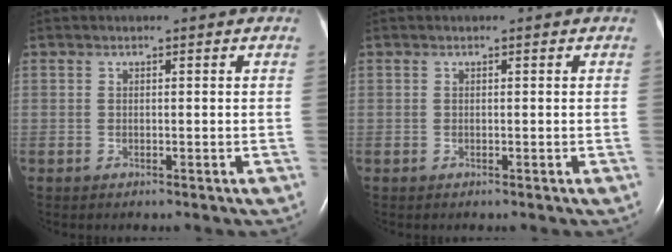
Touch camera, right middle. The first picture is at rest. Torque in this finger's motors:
{"motor_torque": [0.00, 0.00, -0.04, -0.06]}